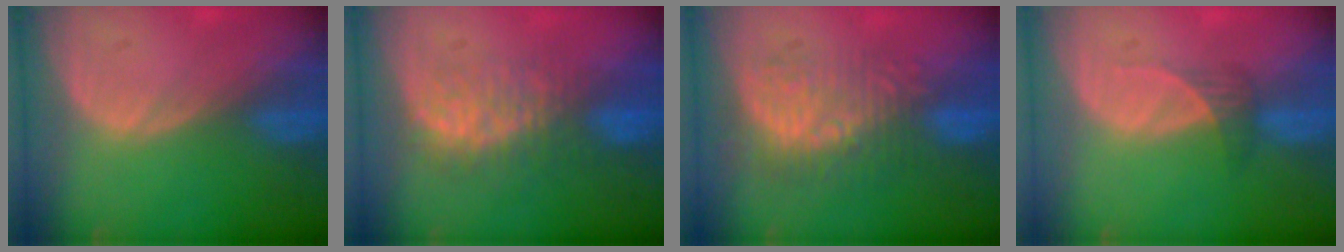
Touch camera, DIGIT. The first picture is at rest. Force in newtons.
{"total": 7.6, "press": 7.3, "slide": 1.9}
{"total": 9.4, "press": 8.5, "slide": 4.0}
{"total": 2.1, "press": 1.9, "slide": 0.9}